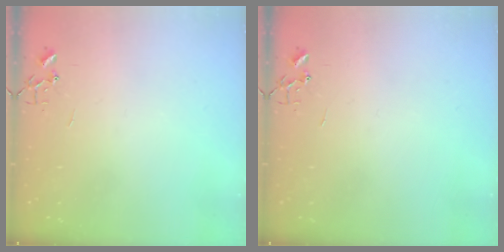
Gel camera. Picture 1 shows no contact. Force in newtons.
{"total": 0.0}